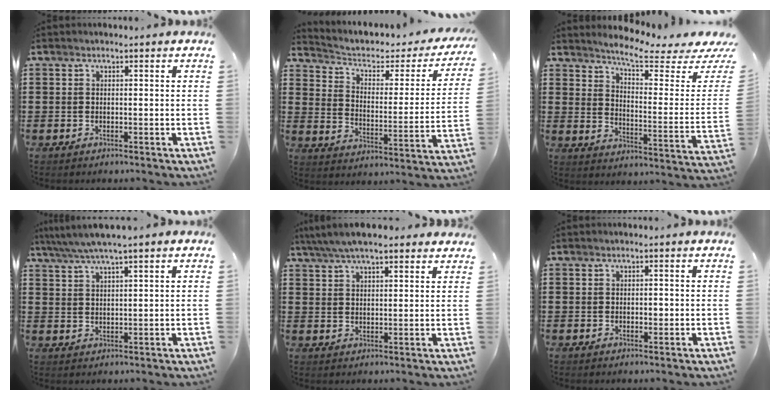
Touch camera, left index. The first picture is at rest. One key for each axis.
{"total": 3.3, "fx": 1.8, "fy": 1.7, "fz": 2.1, "tx": -0.054, "ty": -0.016, "tz": 0.022}
{"total": 5.6, "fx": 4.6, "fy": 0.4, "fz": 3.2, "tx": -0.070, "ty": -0.039, "tz": 0.069}
{"total": 4.0, "fx": 3.1, "fy": -0.1, "fz": 2.5, "tx": -0.056, "ty": -0.007, "tz": 0.055}
{"total": 5.7, "fx": 5.0, "fy": 1.1, "fz": 2.5, "tx": -0.062, "ty": -0.007, "tz": 0.091}
{"total": 0.9, "fx": 0.1, "fy": 0.5, "fz": 0.7, "tx": -0.015, "ty": 0.005, "tz": 0.000}